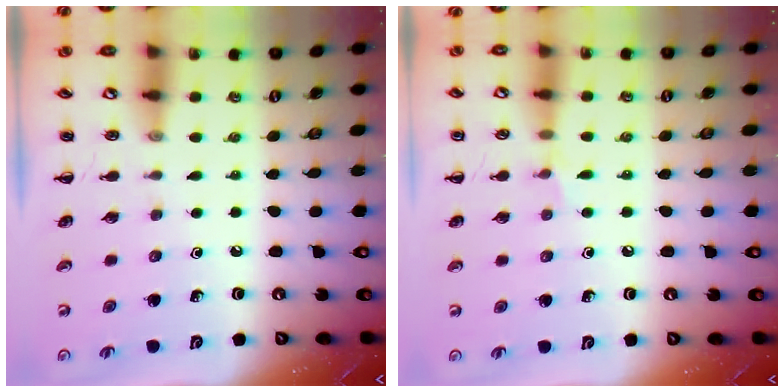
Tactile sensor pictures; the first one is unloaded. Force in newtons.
{"total": 3.7, "press": 3.4, "slide": 1.4}